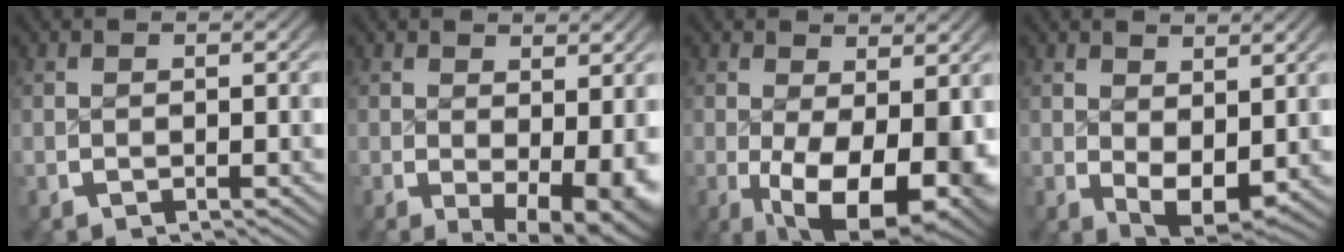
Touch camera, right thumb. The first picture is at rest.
{"total": 5.5, "force": [-0.4, 3.0, 4.6], "torque": [-0.069, -0.029, 0.007]}
{"total": 12.0, "force": [-2.7, 7.2, 9.2], "torque": [-0.166, -0.060, -0.012]}
{"total": 4.5, "force": [0.3, 2.8, 3.5], "torque": [-0.059, -0.027, 0.018]}